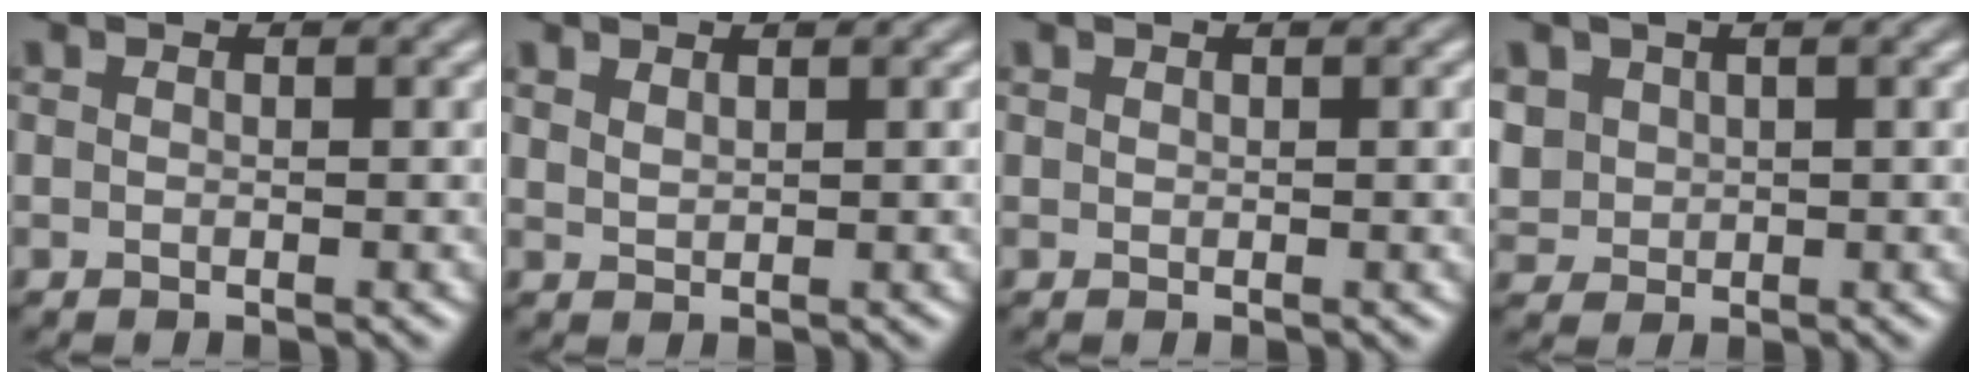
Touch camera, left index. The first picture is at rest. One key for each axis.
{"total": 0.6, "fx": 0.6, "fy": -0.1, "fz": 0.0, "tx": -0.006, "ty": 0.004, "tz": 0.023}
{"total": 0.7, "fx": 0.3, "fy": 0.2, "fz": 0.6, "tx": -0.005, "ty": 0.007, "tz": 0.011}
{"total": 2.0, "fx": 1.0, "fy": 1.6, "fz": 0.8, "tx": -0.035, "ty": 0.009, "tz": 0.034}